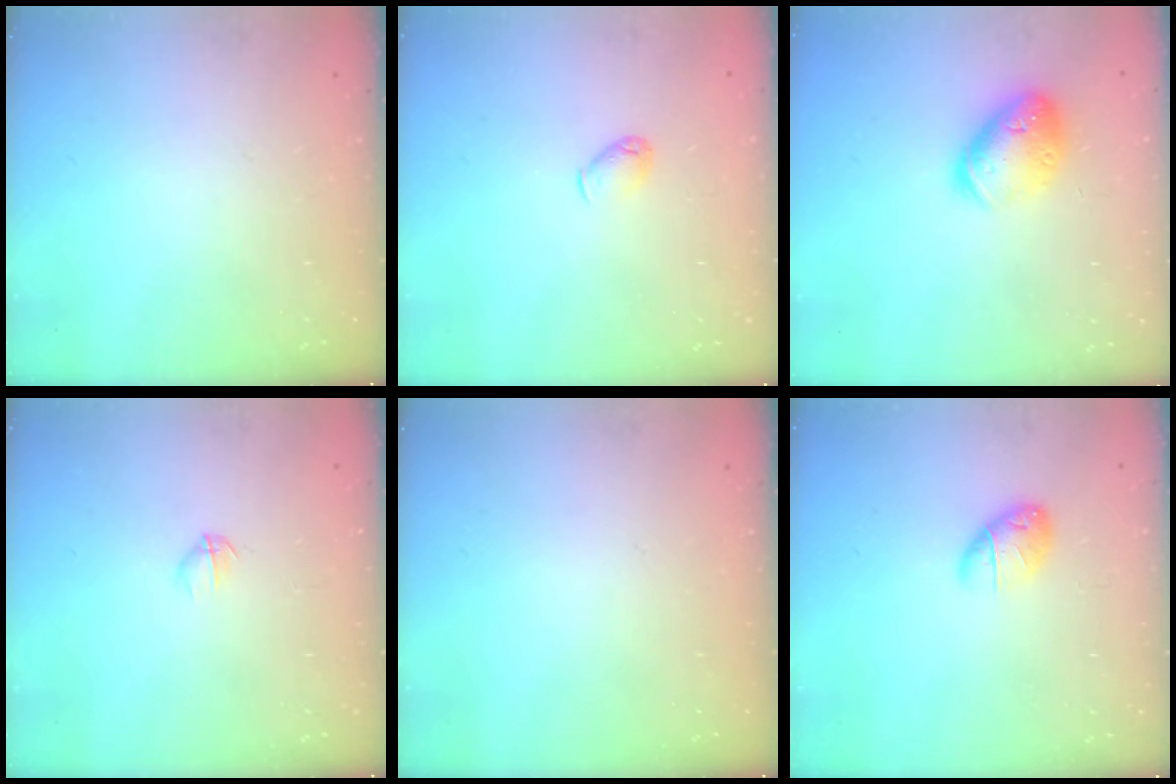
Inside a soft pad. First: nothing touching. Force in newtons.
{"total": 4.1, "press": 4.0, "slide": 0.9}
{"total": 15.4, "press": 15.2, "slide": 2.2}
{"total": 2.8, "press": 2.7, "slide": 0.9}
{"total": 0.0}
{"total": 7.6, "press": 7.4, "slide": 1.9}